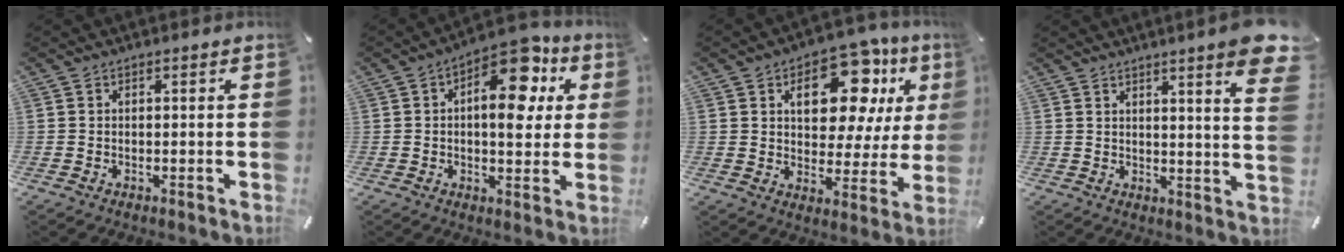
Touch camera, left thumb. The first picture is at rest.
{"total": 14.1, "force": [5.4, 7.2, 10.8], "torque": [-0.140, -0.035, 0.088]}
{"total": 16.5, "force": [7.5, 9.4, 11.3], "torque": [-0.149, -0.034, 0.122]}
{"total": 8.8, "force": [5.2, 0.5, 7.0], "torque": [-0.102, -0.037, 0.084]}